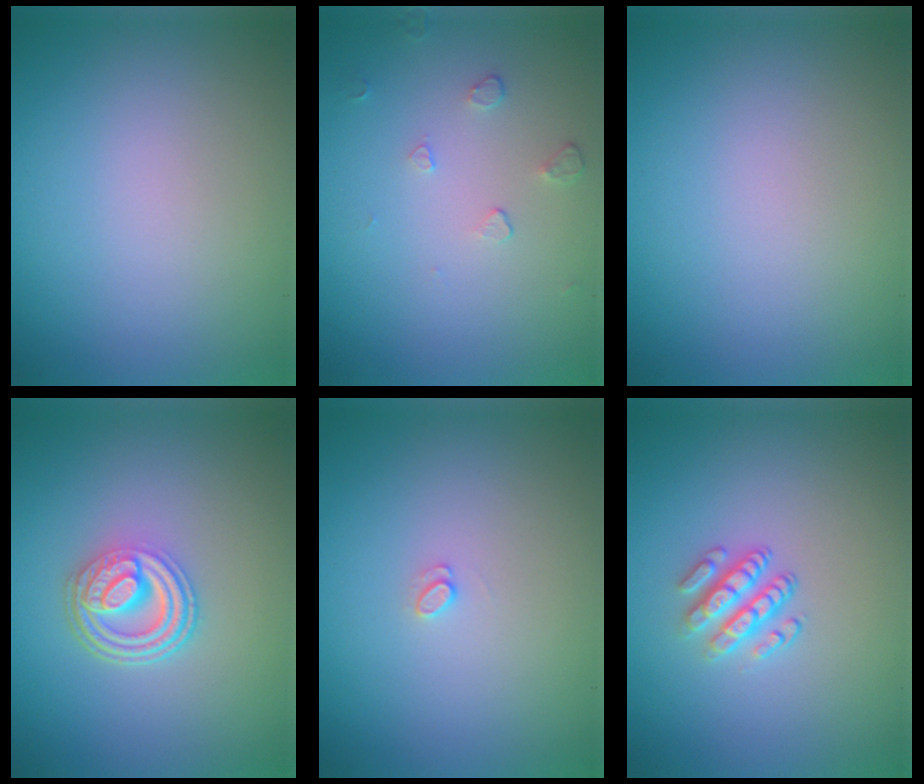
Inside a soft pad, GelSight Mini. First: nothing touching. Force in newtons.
{"total": 0.9, "press": 0.6, "slide": 0.7}
{"total": 0.0}
{"total": 4.8, "press": 3.4, "slide": 3.3}
{"total": 0.7, "press": 0.7, "slide": 0.1}
{"total": 2.9, "press": 2.4, "slide": 1.6}